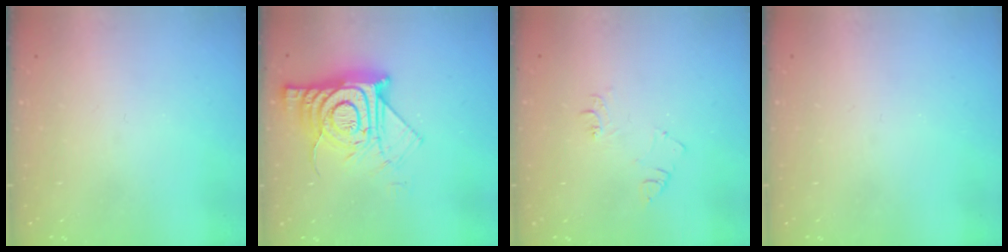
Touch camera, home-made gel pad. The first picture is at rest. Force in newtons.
{"total": 15.1, "press": 15.0, "slide": 1.2}
{"total": 6.7, "press": 6.7, "slide": 0.8}
{"total": 0.0}